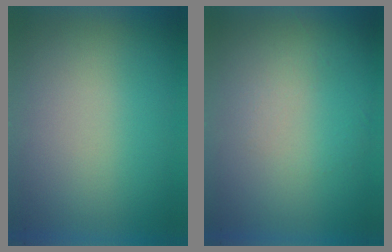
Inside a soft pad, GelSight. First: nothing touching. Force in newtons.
{"total": 1.2}